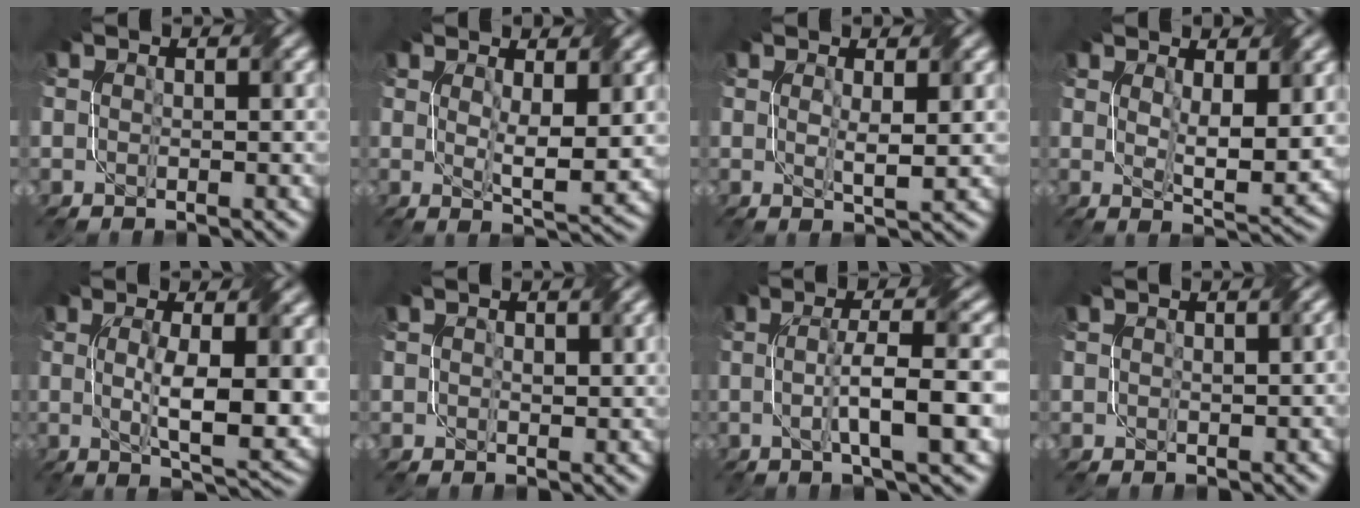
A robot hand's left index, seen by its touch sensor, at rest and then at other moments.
{"total": 4.3, "force": [1.2, 1.3, 3.9], "torque": [-0.072, -0.010, 0.025]}
{"total": 2.0, "force": [0.5, 0.3, 1.9], "torque": [-0.036, -0.006, 0.013]}
{"total": 5.0, "force": [1.5, 1.7, 4.4], "torque": [-0.081, -0.012, 0.031]}
{"total": 7.5, "force": [0.0, 2.0, 7.3], "torque": [-0.117, -0.008, 0.007]}
{"total": 1.4, "force": [0.5, 0.9, 0.9], "torque": [-0.013, 0.001, 0.009]}
{"total": 6.7, "force": [-0.8, 1.0, 6.6], "torque": [-0.103, 0.007, -0.014]}
{"total": 1.4, "force": [0.3, 0.9, 1.0], "torque": [-0.012, 0.000, 0.007]}